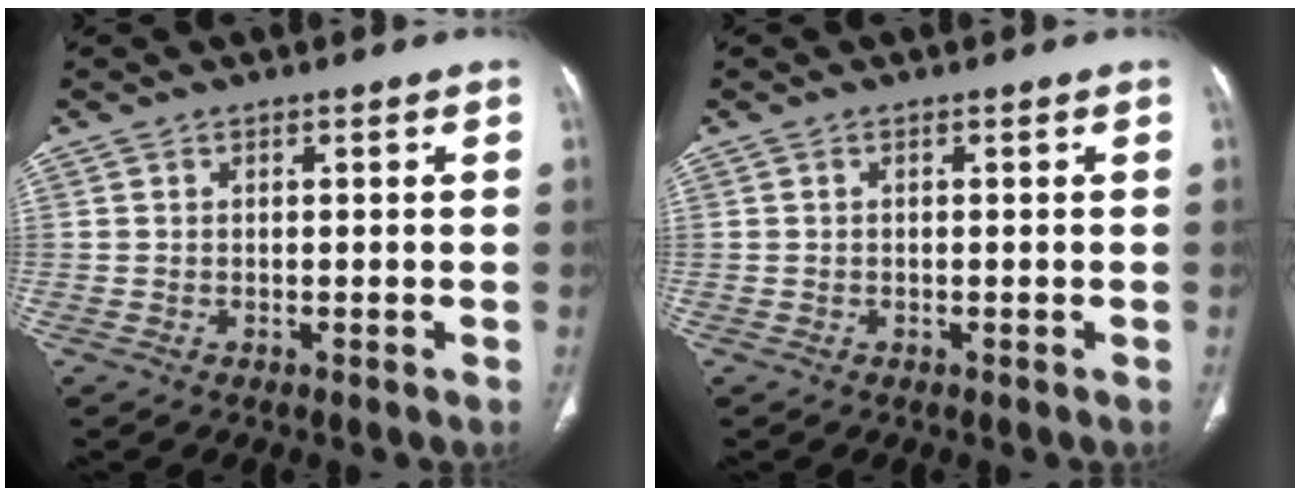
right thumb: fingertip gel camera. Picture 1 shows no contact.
{"total": 0.0}